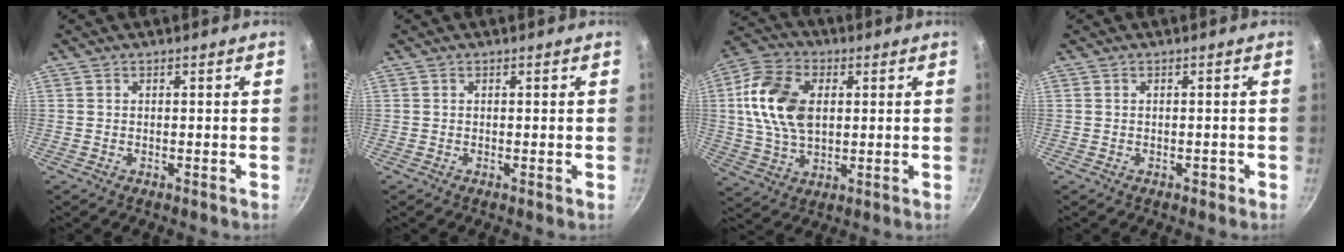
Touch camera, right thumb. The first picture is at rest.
{"total": 0.0}
{"total": 14.5, "force": [2.2, 9.5, 10.7], "torque": [-0.187, 0.003, 0.034]}
{"total": 0.7, "force": [-0.4, 0.5, 0.3], "torque": [-0.001, 0.005, -0.003]}